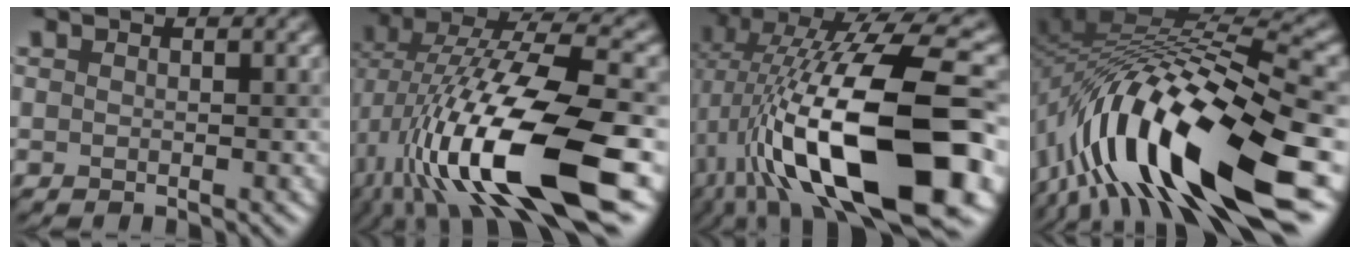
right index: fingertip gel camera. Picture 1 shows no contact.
{"total": 15.9, "force": [-3.6, 5.6, 14.5], "torque": [-0.276, 0.001, -0.066]}
{"total": 17.6, "force": [-2.0, 6.7, 16.1], "torque": [-0.267, 0.026, -0.036]}
{"total": 15.9, "force": [-7.2, 4.7, 13.4], "torque": [-0.257, 0.016, -0.120]}